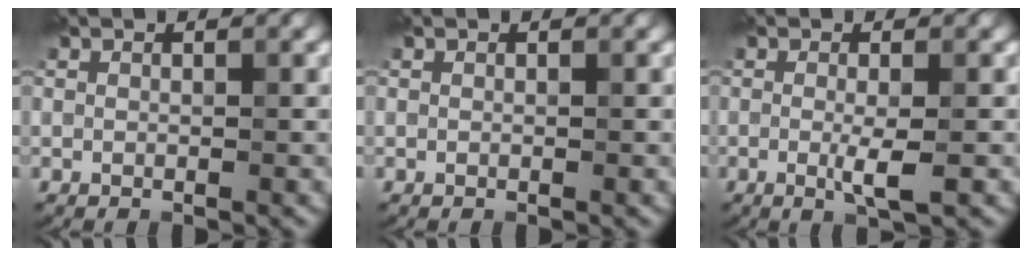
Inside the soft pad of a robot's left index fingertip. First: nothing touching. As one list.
[{"total": 0.0}, {"total": 2.5, "force": [-0.4, 0.3, 2.4], "torque": [-0.045, -0.009, -0.007]}]